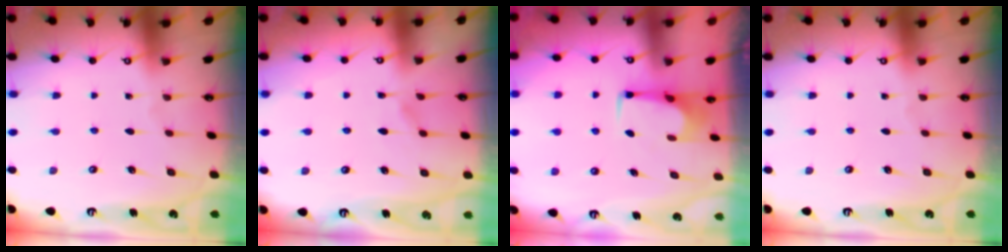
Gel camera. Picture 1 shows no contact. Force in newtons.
{"total": 4.2, "press": 4.2, "slide": 0.4}
{"total": 2.7, "press": 2.6, "slide": 0.4}
{"total": 0.0}